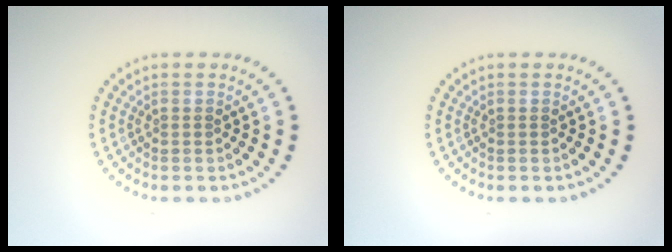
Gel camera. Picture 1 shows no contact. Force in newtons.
{"total": 0.0}